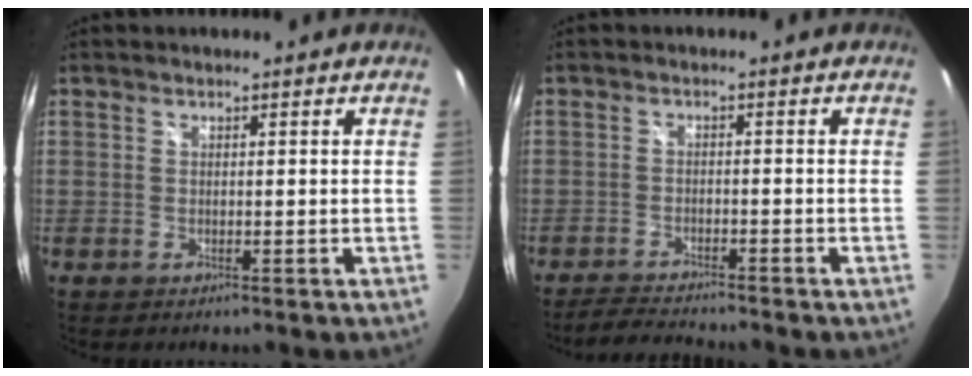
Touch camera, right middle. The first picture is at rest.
{"total": 4.5, "force": [-4.3, -0.1, 1.2], "torque": [-0.041, -0.009, -0.078]}